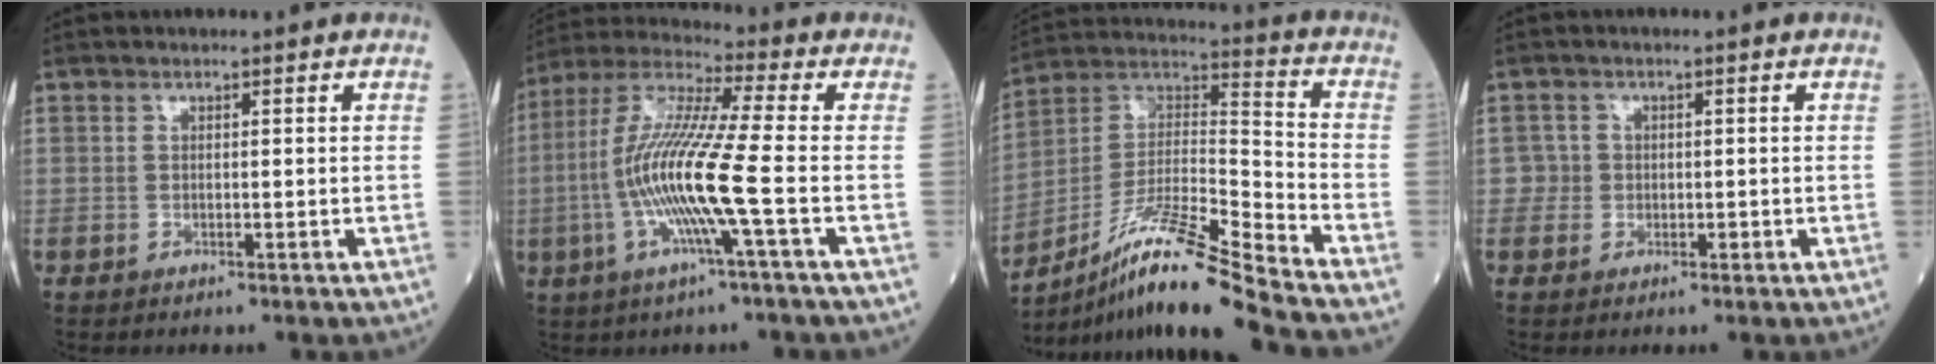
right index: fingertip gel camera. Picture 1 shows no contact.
{"total": 14.1, "force": [-2.9, -0.6, 13.7], "torque": [-0.284, -0.003, -0.067]}
{"total": 16.6, "force": [-13.2, -1.4, 9.9], "torque": [-0.192, 0.009, -0.237]}
{"total": 1.8, "force": [-0.2, 1.8, -0.1], "torque": [0.009, 0.009, -0.005]}